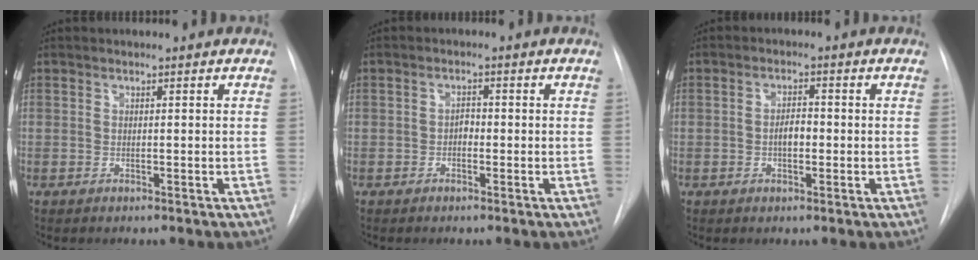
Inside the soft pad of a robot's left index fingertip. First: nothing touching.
{"total": 1.4, "force": [-0.5, 1.0, 1.0], "torque": [-0.013, 0.006, -0.010]}
{"total": 2.7, "force": [-0.5, 1.3, 2.3], "torque": [-0.037, 0.005, -0.008]}